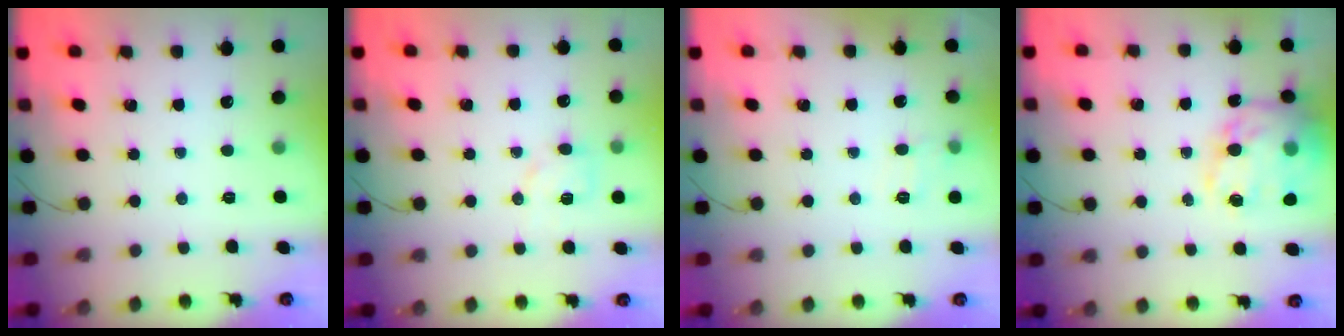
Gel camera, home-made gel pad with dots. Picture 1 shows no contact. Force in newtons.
{"total": 5.2, "press": 4.9, "slide": 1.6}
{"total": 5.0, "press": 4.7, "slide": 1.8}
{"total": 20.4, "press": 19.9, "slide": 4.6}